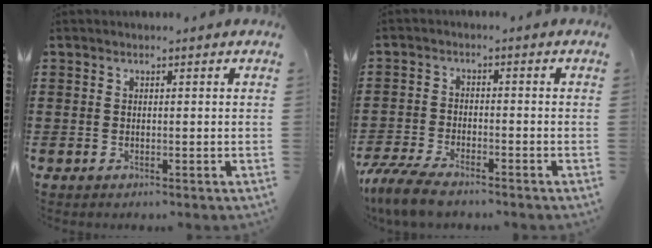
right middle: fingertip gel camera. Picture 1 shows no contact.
{"total": 5.4, "force": [-4.6, 1.1, 2.6], "torque": [-0.076, -0.008, -0.097]}